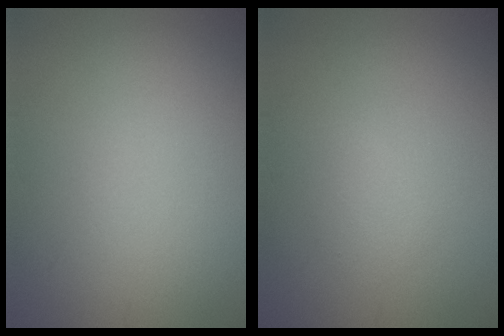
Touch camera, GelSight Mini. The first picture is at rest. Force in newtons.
{"total": 1.1, "press": 1.1, "slide": 0.1}